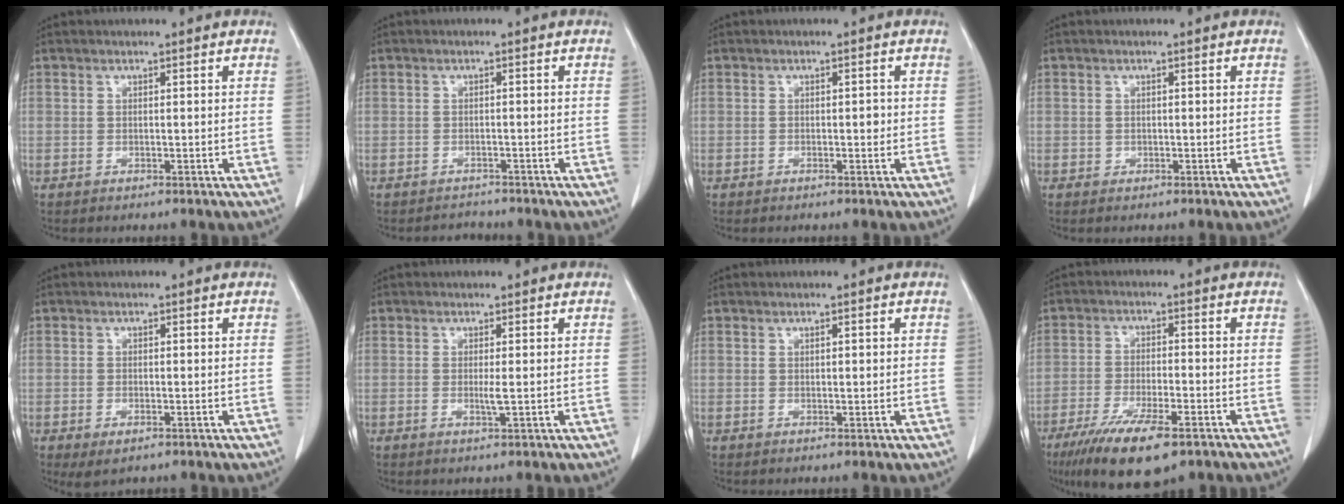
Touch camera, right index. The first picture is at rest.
{"total": 1.7, "force": [-1.6, 0.5, -0.4], "torque": [0.003, -0.005, -0.021]}
{"total": 1.3, "force": [-0.1, 0.7, 1.0], "torque": [-0.007, 0.004, 0.000]}
{"total": 0.7, "force": [-0.2, 0.7, 0.0], "torque": [0.002, 0.005, -0.004]}
{"total": 2.8, "force": [-1.5, 1.2, 2.1], "torque": [-0.038, -0.005, -0.015]}
{"total": 1.4, "force": [0.0, -0.1, 1.4], "torque": [-0.027, -0.002, 0.002]}
{"total": 0.7, "force": [0.2, 0.2, 0.6], "torque": [-0.012, 0.000, 0.005]}
{"total": 11.2, "force": [-7.2, 3.3, 7.9], "torque": [-0.131, -0.018, -0.113]}